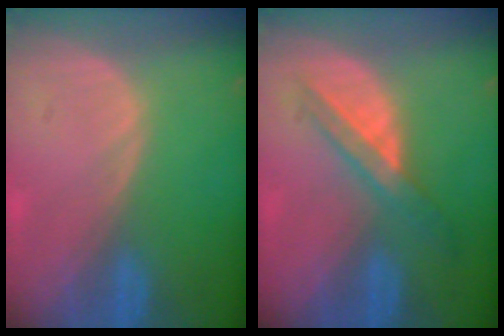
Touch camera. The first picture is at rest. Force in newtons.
{"total": 5.9, "press": 5.2, "slide": 2.9}